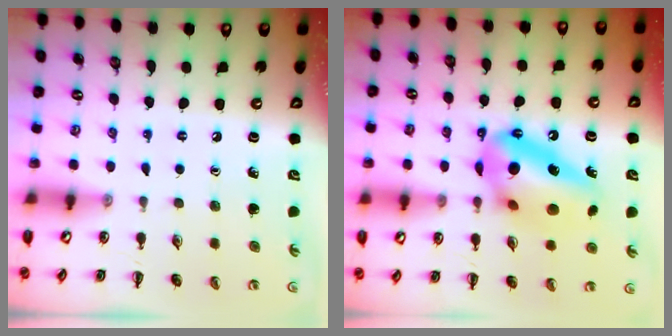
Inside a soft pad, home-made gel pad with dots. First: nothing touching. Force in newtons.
{"total": 16.2, "press": 16.2, "slide": 0.3}